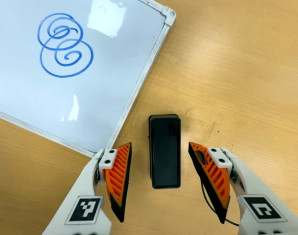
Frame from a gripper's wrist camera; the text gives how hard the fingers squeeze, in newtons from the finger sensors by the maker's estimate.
{"total": 0.0}